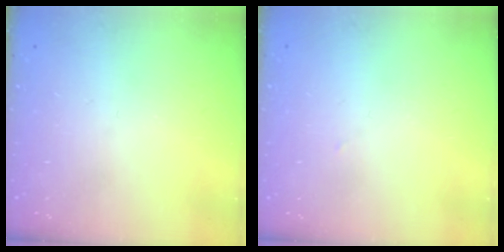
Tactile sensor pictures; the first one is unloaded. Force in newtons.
{"total": 1.1, "press": 1.1, "slide": 0.1}